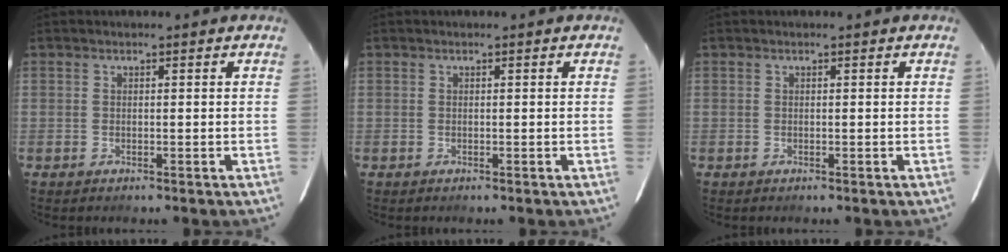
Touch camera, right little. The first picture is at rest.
{"total": 0.0}
{"total": 0.0}